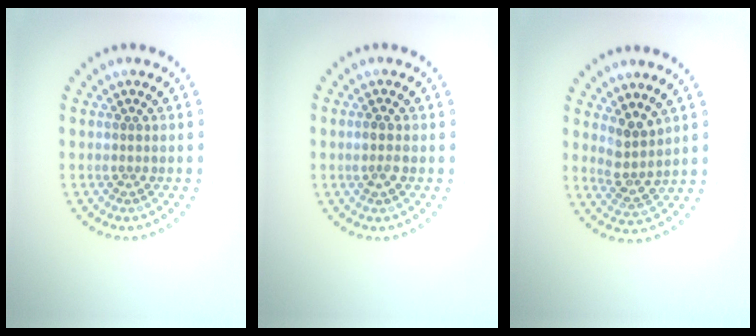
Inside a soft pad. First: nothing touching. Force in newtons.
{"total": 1.3, "press": 1.3, "slide": 0.3}
{"total": 2.7, "press": 2.1, "slide": 1.6}